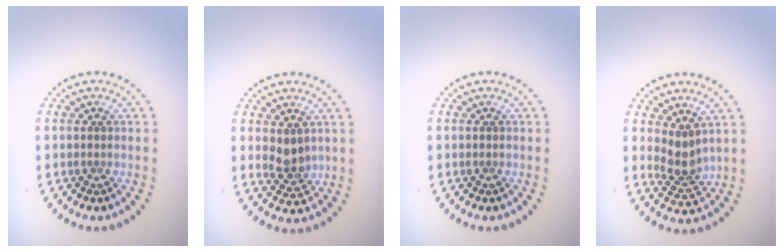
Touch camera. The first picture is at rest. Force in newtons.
{"total": 2.4, "press": 2.2, "slide": 0.8}
{"total": 0.0}
{"total": 2.5, "press": 1.9, "slide": 1.7}